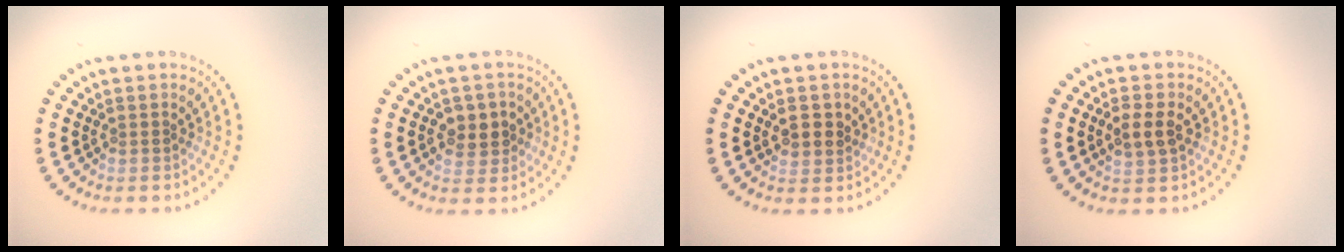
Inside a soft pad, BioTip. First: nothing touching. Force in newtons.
{"total": 2.8, "press": 2.8, "slide": 0.4}
{"total": 2.3, "press": 2.2, "slide": 0.6}
{"total": 2.4, "press": 2.4, "slide": 0.3}